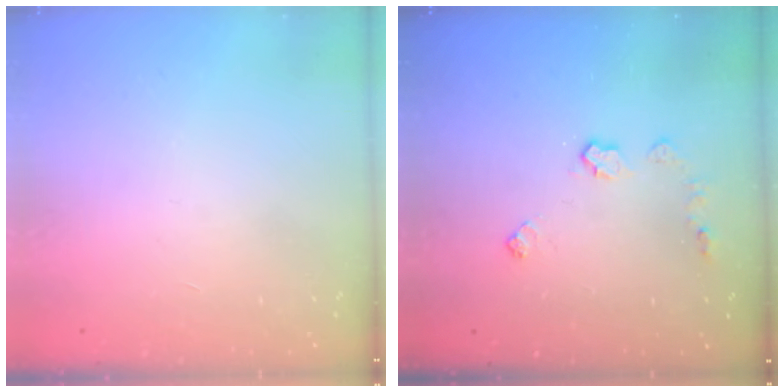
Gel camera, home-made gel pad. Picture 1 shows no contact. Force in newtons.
{"total": 6.6, "press": 6.5, "slide": 0.6}